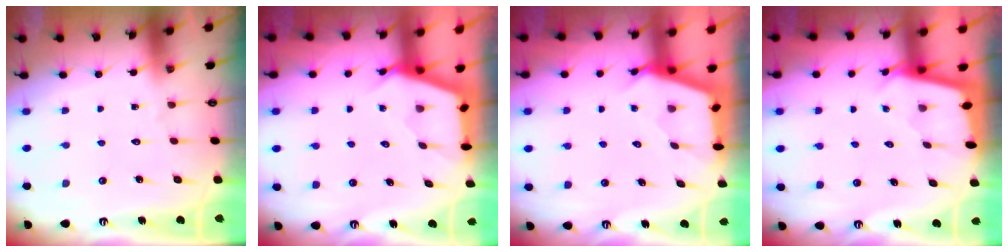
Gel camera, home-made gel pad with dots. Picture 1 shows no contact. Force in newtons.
{"total": 2.6, "press": 2.6, "slide": 0.4}
{"total": 2.6, "press": 2.6, "slide": 0.3}
{"total": 1.9, "press": 1.9, "slide": 0.2}